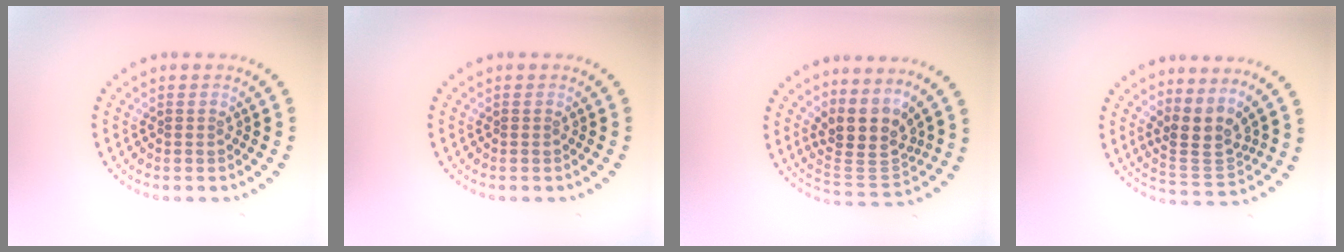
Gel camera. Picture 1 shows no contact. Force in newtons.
{"total": 0.0}
{"total": 4.2, "press": 3.4, "slide": 2.5}
{"total": 3.2, "press": 2.5, "slide": 2.1}